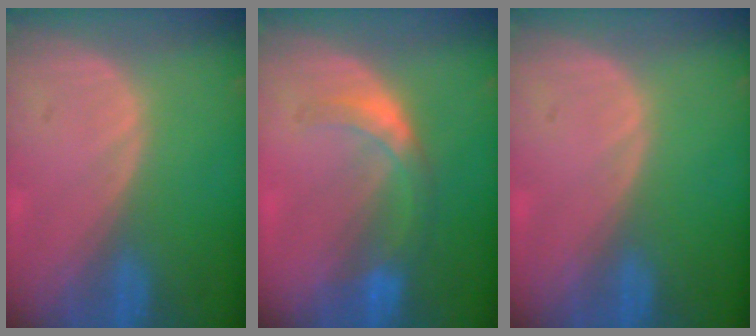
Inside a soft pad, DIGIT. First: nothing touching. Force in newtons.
{"total": 5.8, "press": 5.1, "slide": 2.7}
{"total": 0.0}